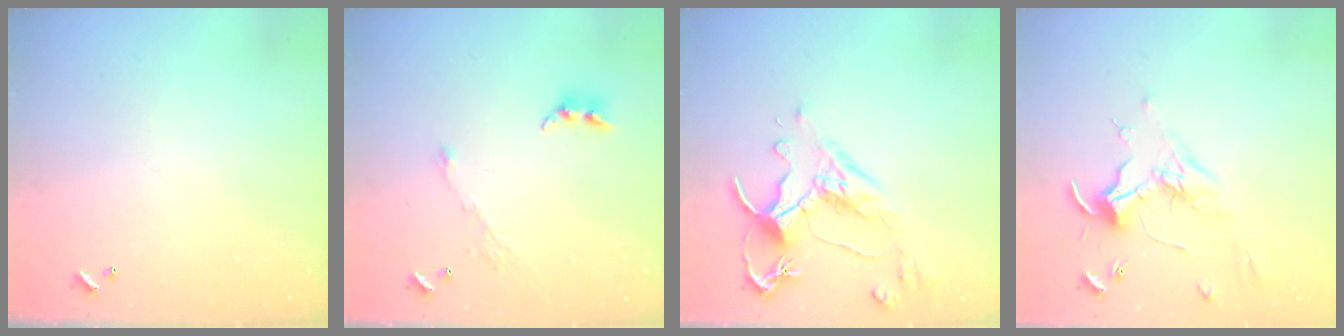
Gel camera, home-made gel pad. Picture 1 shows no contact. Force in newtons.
{"total": 5.4, "press": 5.3, "slide": 0.7}
{"total": 3.2, "press": 2.9, "slide": 1.3}
{"total": 1.8, "press": 1.6, "slide": 0.8}